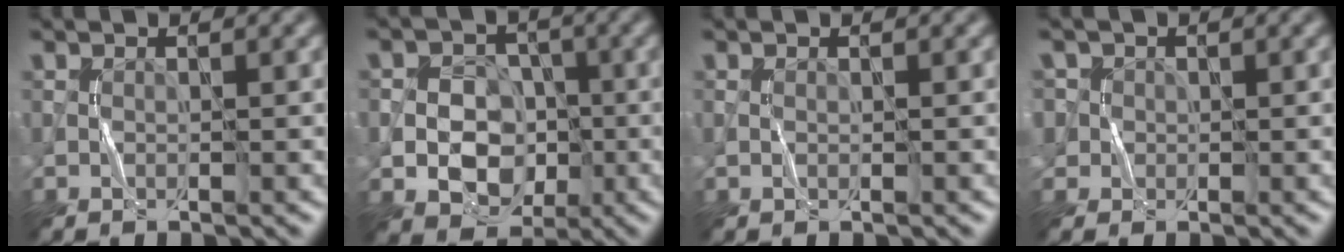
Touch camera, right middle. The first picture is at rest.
{"total": 7.1, "force": [-1.7, 5.9, 3.5], "torque": [-0.038, 0.005, -0.046]}
{"total": 0.0}
{"total": 3.5, "force": [1.0, 3.2, 0.9], "torque": [-0.012, 0.013, 0.009]}